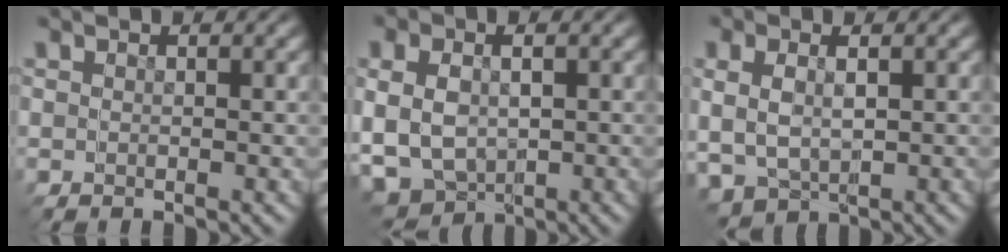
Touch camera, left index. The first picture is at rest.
{"total": 6.3, "force": [-1.5, 5.7, 2.1], "torque": [-0.038, -0.021, -0.018]}
{"total": 2.5, "force": [-0.9, 2.2, 0.8], "torque": [-0.018, -0.016, 0.001]}